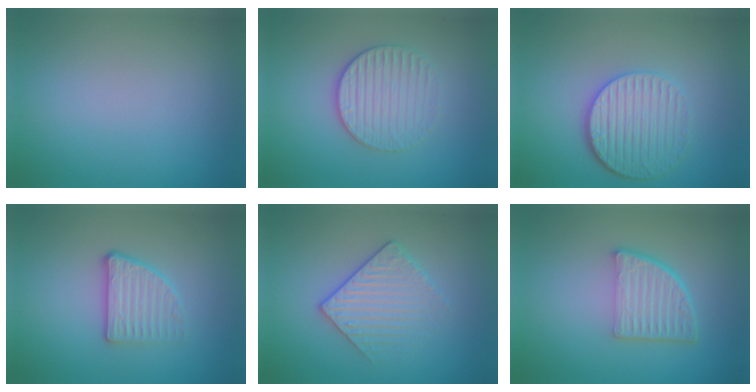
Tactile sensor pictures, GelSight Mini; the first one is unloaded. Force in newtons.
{"total": 3.2, "press": 2.9, "slide": 1.4}
{"total": 4.8, "press": 3.9, "slide": 2.8}
{"total": 2.9, "press": 2.5, "slide": 1.4}
{"total": 3.1, "press": 2.9, "slide": 1.2}
{"total": 4.8, "press": 3.3, "slide": 3.4}